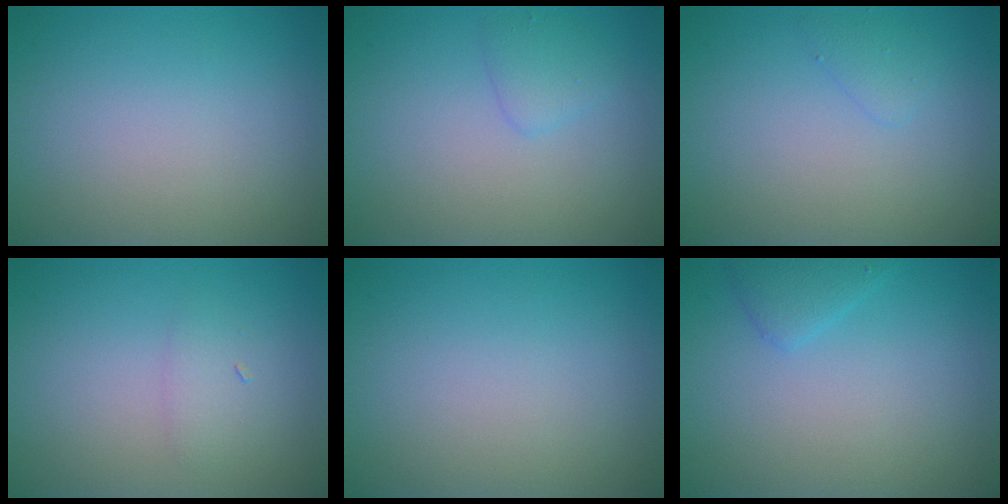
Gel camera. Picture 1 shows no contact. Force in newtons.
{"total": 1.4, "press": 1.4, "slide": 0.1}
{"total": 1.0, "press": 1.0, "slide": 0.1}
{"total": 1.3, "press": 1.3, "slide": 0.1}
{"total": 0.0}
{"total": 1.5, "press": 1.5, "slide": 0.2}